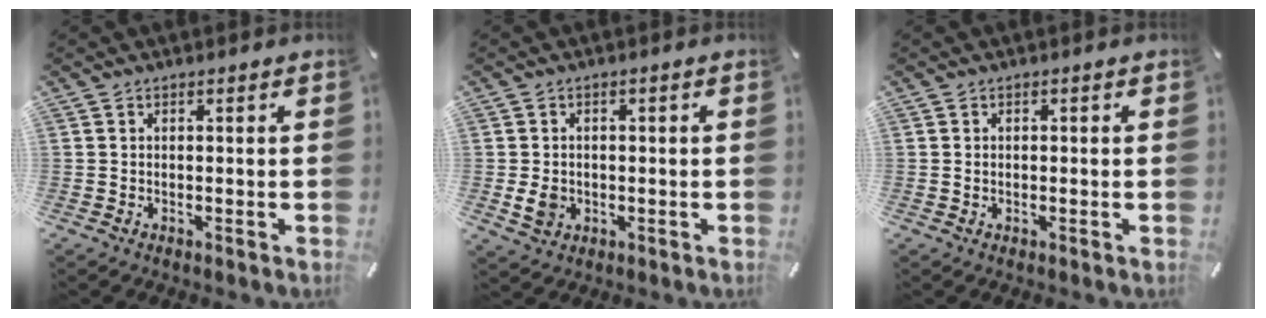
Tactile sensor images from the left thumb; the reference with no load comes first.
{"total": 4.0, "force": [-0.6, 3.3, 2.3], "torque": [-0.045, -0.002, -0.013]}
{"total": 0.9, "force": [0.0, 0.5, 0.7], "torque": [-0.014, 0.002, -0.002]}